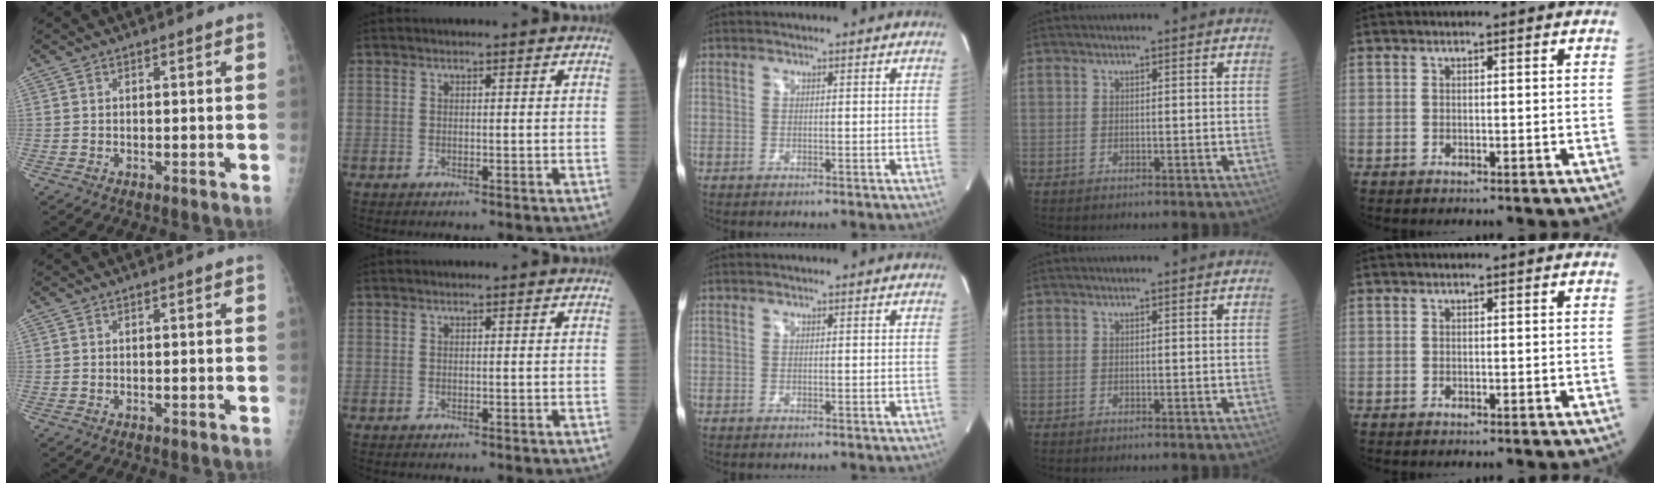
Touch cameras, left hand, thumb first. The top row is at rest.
{}